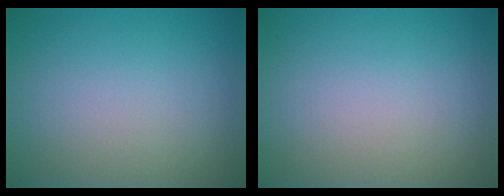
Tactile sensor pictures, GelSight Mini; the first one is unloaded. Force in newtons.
{"total": 0.0}